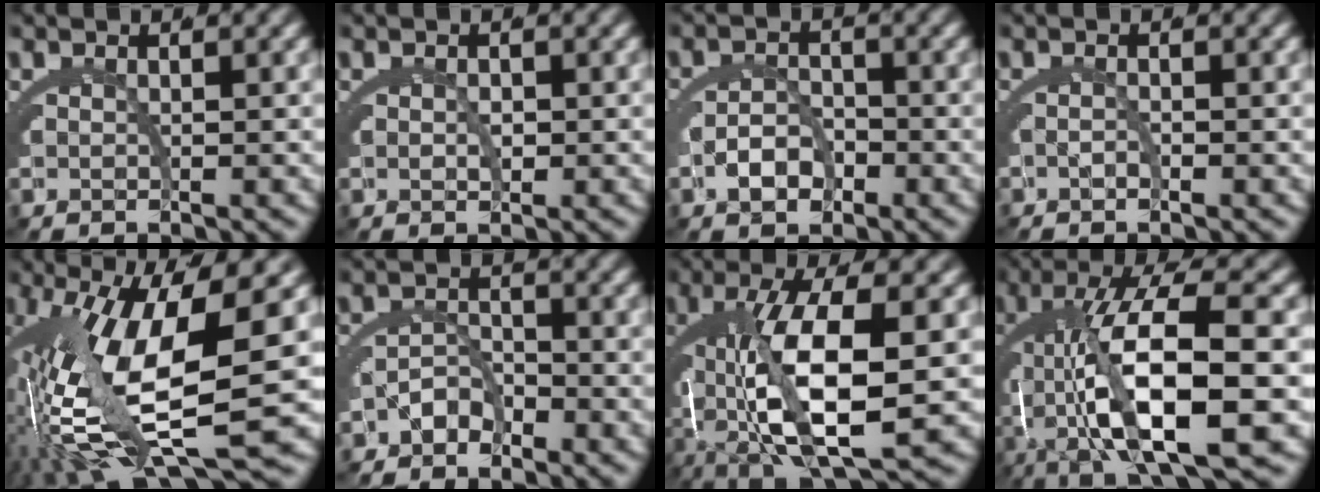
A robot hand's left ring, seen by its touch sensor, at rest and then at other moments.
{"total": 0.6, "force": [-0.1, 0.1, 0.6], "torque": [-0.012, -0.014, 0.006]}
{"total": 2.7, "force": [-1.5, 1.6, 1.6], "torque": [-0.017, -0.006, -0.025]}
{"total": 0.8, "force": [-0.7, -0.2, 0.4], "torque": [-0.009, -0.007, -0.012]}
{"total": 13.6, "force": [-2.3, 5.6, 12.2], "torque": [-0.238, -0.034, -0.006]}
{"total": 2.2, "force": [-1.8, 0.9, 1.0], "torque": [-0.015, -0.009, -0.032]}
{"total": 12.1, "force": [-2.2, 5.1, 10.7], "torque": [-0.226, -0.037, -0.003]}
{"total": 12.6, "force": [-2.4, 4.4, 11.6], "torque": [-0.220, -0.018, -0.016]}